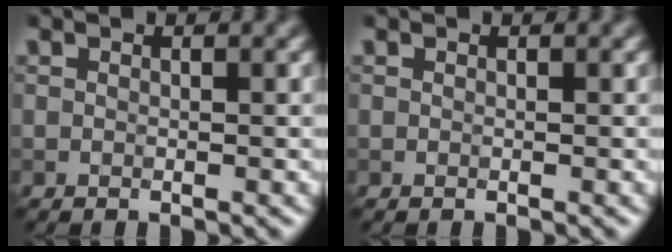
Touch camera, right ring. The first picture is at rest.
{"total": 0.0}